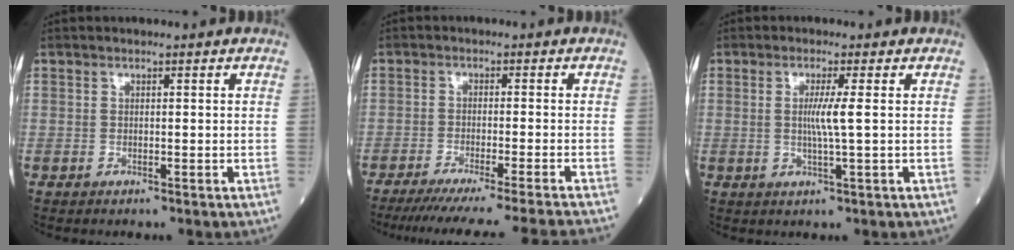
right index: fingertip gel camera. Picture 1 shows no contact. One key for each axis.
{"total": 18.5, "fx": -16.8, "fy": -2.4, "fz": 7.4, "tx": -0.085, "ty": -0.066, "tz": -0.237}
{"total": 3.5, "fx": 0.3, "fy": -0.7, "fz": 3.4, "tx": -0.070, "ty": -0.007, "tz": 0.004}